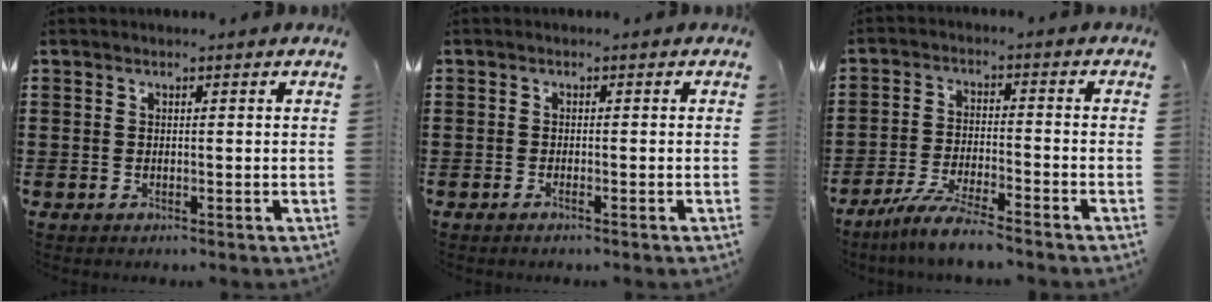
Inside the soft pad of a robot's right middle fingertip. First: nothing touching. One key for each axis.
{"total": 0.7, "fx": -0.4, "fy": 0.1, "fz": 0.6, "tx": -0.011, "ty": -0.003, "tz": -0.008}
{"total": 6.1, "fx": -5.4, "fy": -0.1, "fz": 2.9, "tx": -0.064, "ty": -0.014, "tz": -0.104}